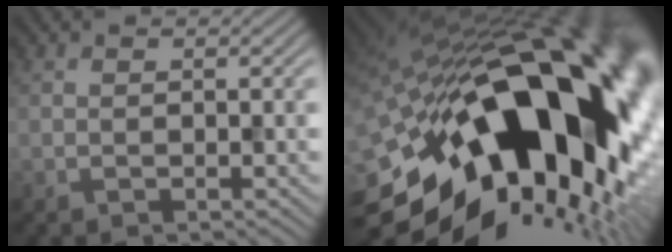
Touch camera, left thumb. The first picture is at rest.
{"total": 22.1, "force": [-5.0, 10.4, 18.8], "torque": [-0.319, -0.043, -0.090]}